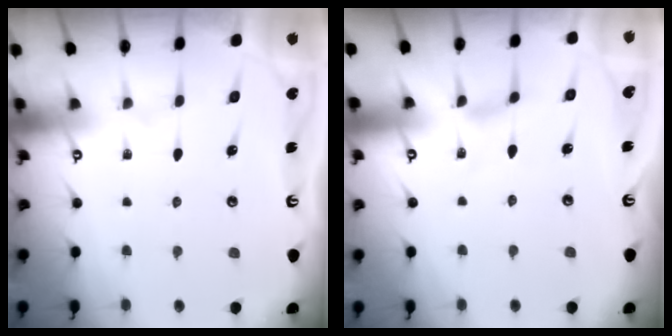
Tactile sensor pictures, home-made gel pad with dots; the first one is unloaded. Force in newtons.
{"total": 0.0}